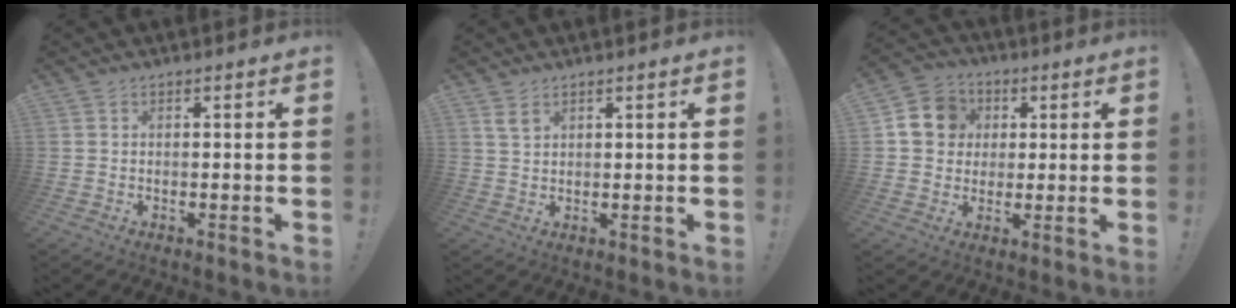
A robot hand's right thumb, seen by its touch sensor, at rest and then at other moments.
{"total": 2.7, "force": [1.8, 1.3, 1.5], "torque": [-0.023, -0.005, 0.032]}
{"total": 11.6, "force": [2.4, 10.4, 4.5], "torque": [-0.063, 0.009, 0.053]}